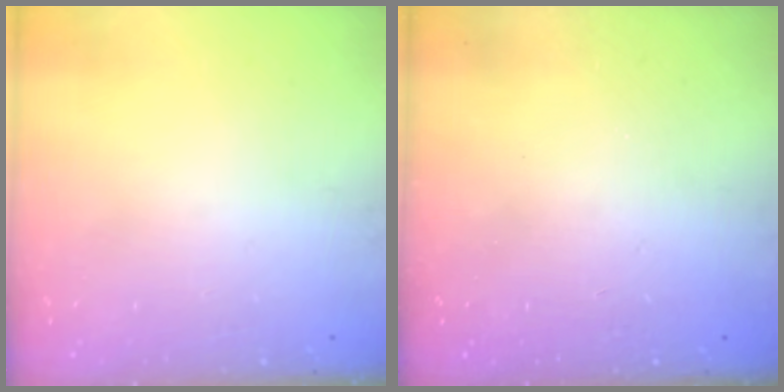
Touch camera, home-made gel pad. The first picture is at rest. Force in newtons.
{"total": 0.0}